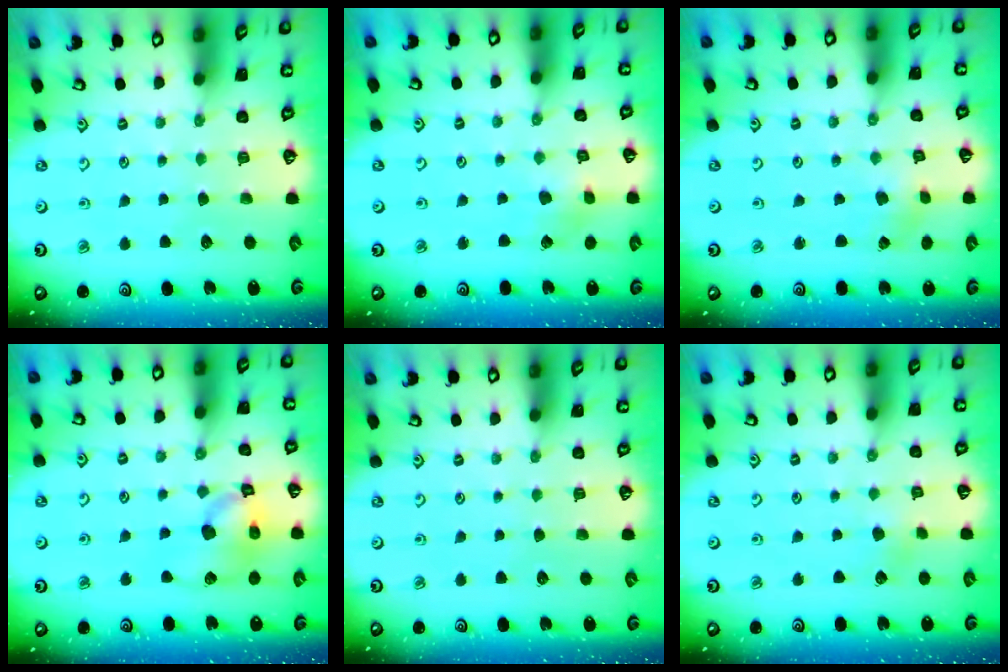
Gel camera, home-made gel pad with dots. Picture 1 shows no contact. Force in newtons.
{"total": 3.1, "press": 3.1, "slide": 0.2}
{"total": 0.5, "press": 0.5, "slide": 0.1}
{"total": 15.3, "press": 15.1, "slide": 2.1}
{"total": 0.0}
{"total": 3.0, "press": 3.0, "slide": 0.1}